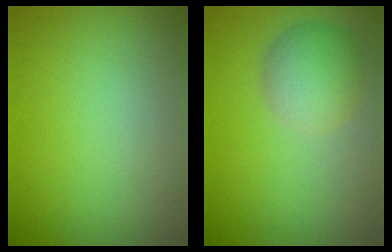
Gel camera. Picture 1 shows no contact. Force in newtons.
{"total": 3.3, "press": 3.3, "slide": 0.0}